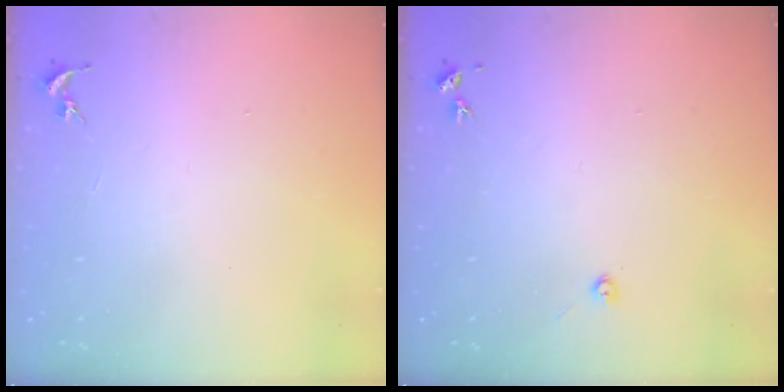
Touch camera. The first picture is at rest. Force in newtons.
{"total": 2.2, "press": 2.2, "slide": 0.3}